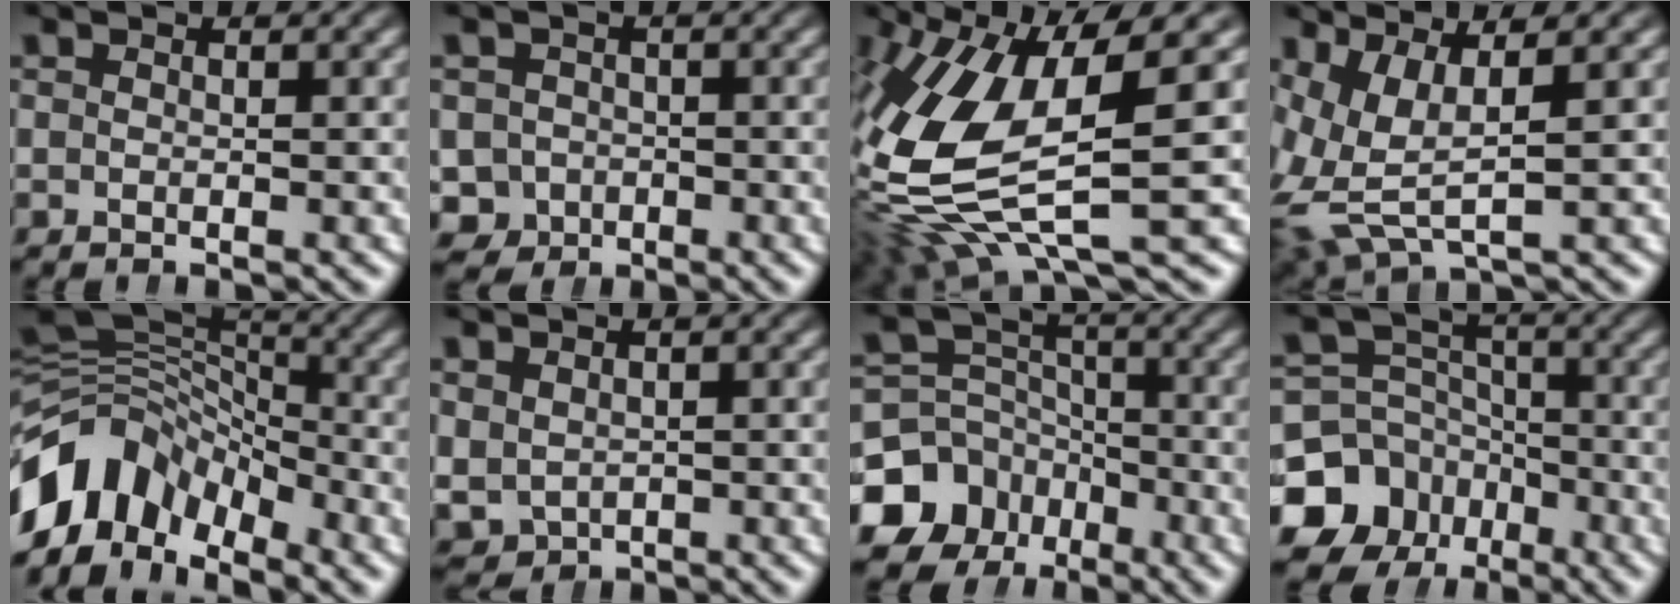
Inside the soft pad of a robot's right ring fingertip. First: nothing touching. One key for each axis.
{"total": 8.1, "fx": -3.2, "fy": 7.1, "fz": 2.0, "tx": -0.044, "ty": -0.040, "tz": -0.044}
{"total": 10.9, "fx": -0.6, "fy": 5.2, "fz": 9.5, "tx": -0.195, "ty": -0.018, "tz": 0.009}
{"total": 8.1, "fx": 0.2, "fy": 6.0, "fz": 5.5, "tx": -0.142, "ty": -0.038, "tz": 0.024}
{"total": 13.2, "fx": -3.9, "fy": 10.2, "fz": 7.5, "tx": -0.147, "ty": -0.025, "tz": -0.062}
{"total": 5.8, "fx": -1.5, "fy": 5.1, "fz": 2.1, "tx": -0.055, "ty": -0.041, "tz": -0.001}
{"total": 12.1, "fx": -4.6, "fy": 10.1, "fz": 4.8, "tx": -0.063, "ty": -0.049, "tz": -0.069}
{"total": 14.1, "fx": -5.3, "fy": 11.8, "fz": 5.5, "tx": -0.079, "ty": -0.059, "tz": -0.078}